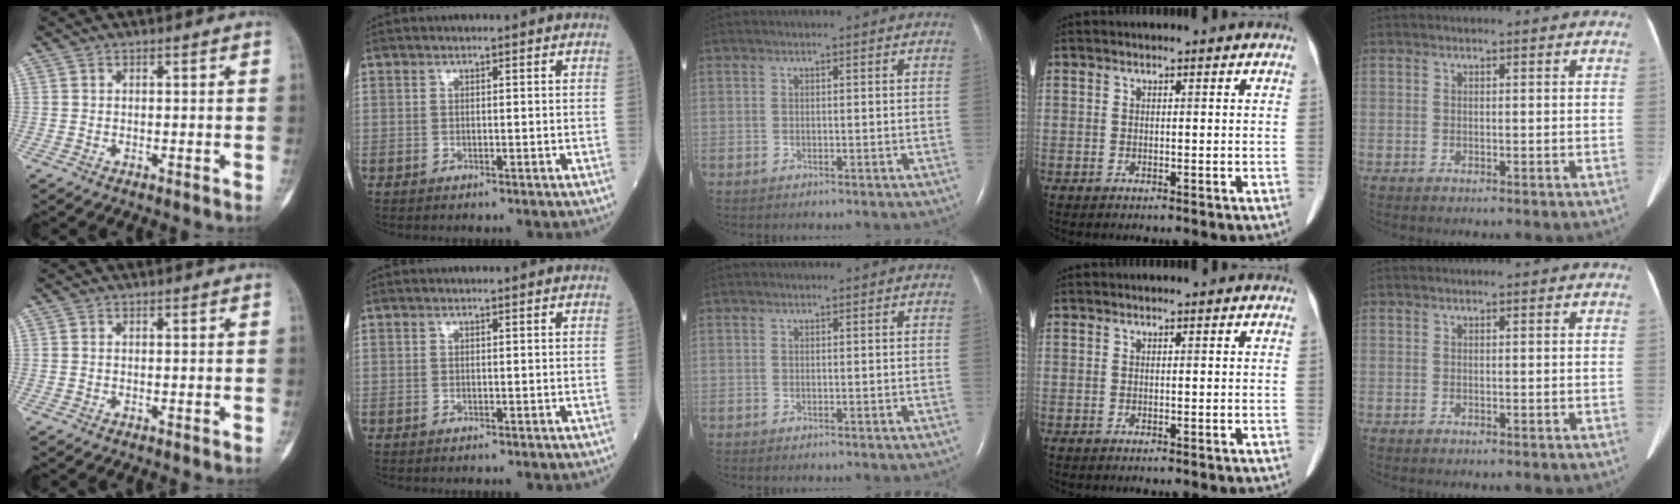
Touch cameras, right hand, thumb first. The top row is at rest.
{}